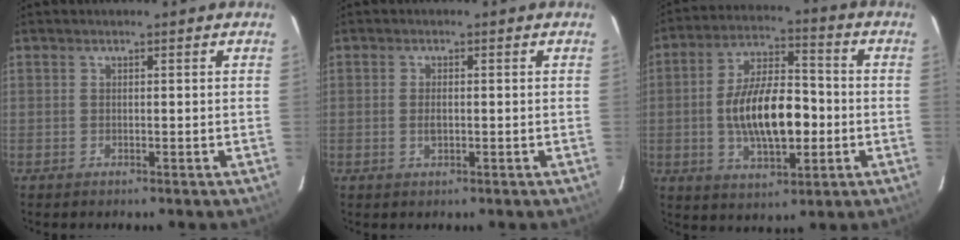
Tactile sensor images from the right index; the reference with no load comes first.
{"total": 2.2, "force": [-0.3, 1.1, 1.8], "torque": [-0.033, -0.001, -0.005]}
{"total": 15.0, "force": [-2.2, 6.8, 13.2], "torque": [-0.244, 0.010, -0.032]}